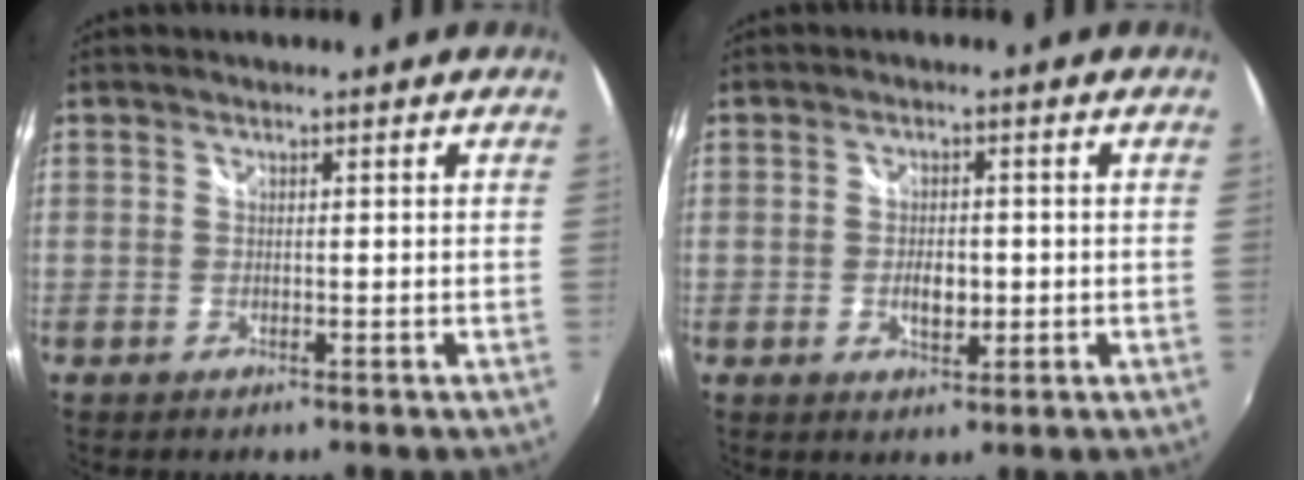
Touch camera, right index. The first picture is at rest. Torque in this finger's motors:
{"motor_torque": [0.05, -0.03, 0.14, 0.04]}